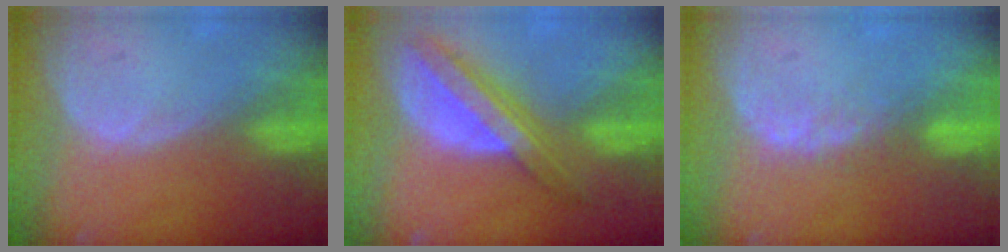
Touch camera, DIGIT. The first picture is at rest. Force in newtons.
{"total": 8.3, "press": 7.0, "slide": 4.4}
{"total": 2.8, "press": 2.4, "slide": 1.5}